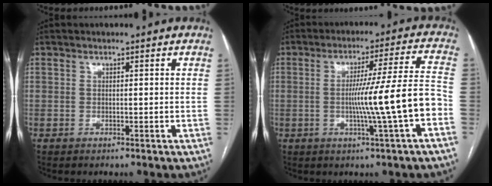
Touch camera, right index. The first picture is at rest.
{"total": 11.8, "force": [-3.1, -1.6, 11.3], "torque": [-0.178, 0.002, -0.047]}